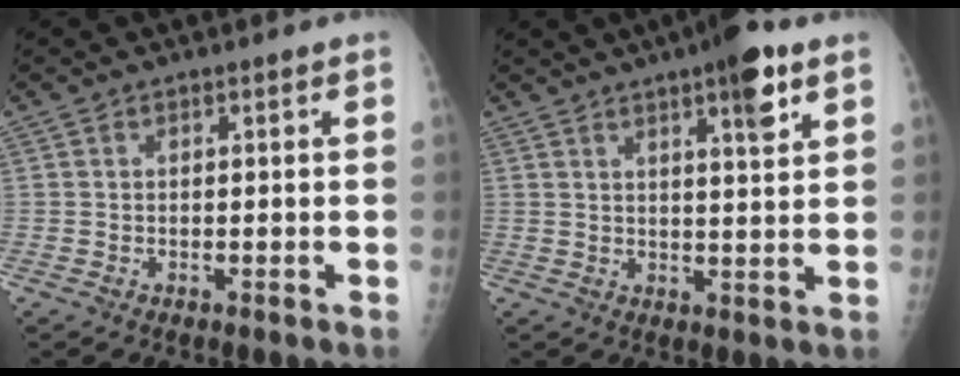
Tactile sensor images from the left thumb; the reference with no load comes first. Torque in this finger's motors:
{"motor_torque": [1.47, 1.34, 1.16, -0.53, 0.13]}